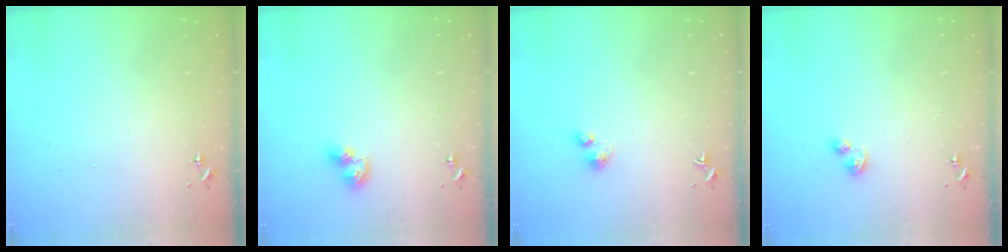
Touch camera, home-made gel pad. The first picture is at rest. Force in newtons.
{"total": 6.6, "press": 6.6, "slide": 0.4}
{"total": 2.6, "press": 2.6, "slide": 0.3}
{"total": 2.8, "press": 2.8, "slide": 0.5}